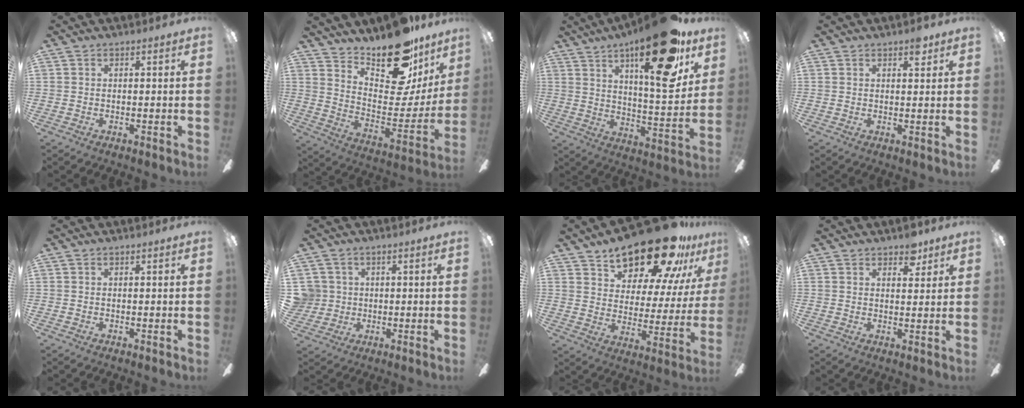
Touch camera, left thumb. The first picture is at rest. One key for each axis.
{"total": 23.0, "fx": 18.5, "fy": 8.7, "fz": 10.6, "tx": -0.130, "ty": -0.140, "tz": 0.311}
{"total": 24.7, "fx": 14.6, "fy": 7.8, "fz": 18.3, "tx": -0.261, "ty": -0.082, "tz": 0.226}
{"total": 3.3, "fx": 2.3, "fy": 1.4, "fz": 1.9, "tx": -0.009, "ty": -0.010, "tz": 0.034}
{"total": 0.0}
{"total": 5.5, "fx": 0.9, "fy": 5.4, "fz": 0.7, "tx": -0.030, "ty": 0.011, "tz": 0.019}
{"total": 22.7, "fx": 17.9, "fy": 8.5, "fz": 11.1, "tx": -0.178, "ty": -0.123, "tz": 0.305}
{"total": 4.9, "fx": 3.7, "fy": 2.5, "fz": 2.1, "tx": -0.008, "ty": -0.015, "tz": 0.060}